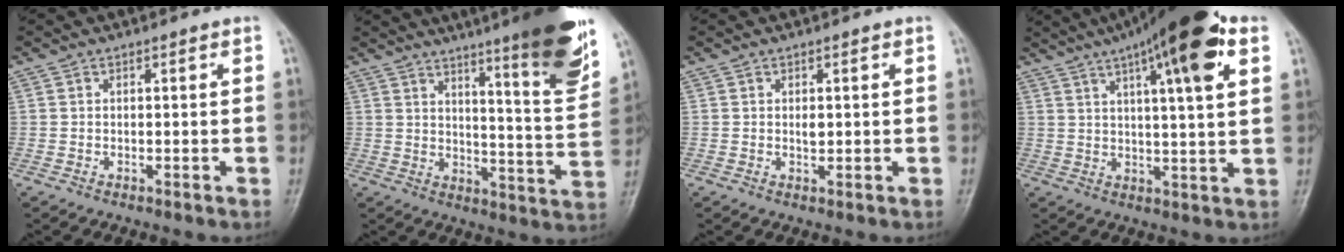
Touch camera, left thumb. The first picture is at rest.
{"total": 19.9, "force": [13.1, 2.2, 14.8], "torque": [-0.180, -0.068, 0.181]}
{"total": 1.7, "force": [0.4, 0.9, 1.4], "torque": [-0.020, -0.003, 0.007]}
{"total": 18.1, "force": [9.1, 3.7, 15.2], "torque": [-0.223, -0.007, 0.135]}